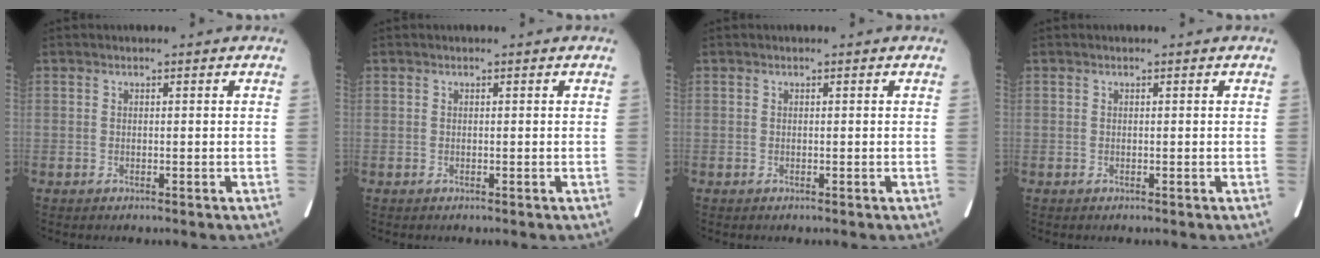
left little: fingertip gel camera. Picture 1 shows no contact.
{"total": 0.0}
{"total": 0.0}
{"total": 0.0}